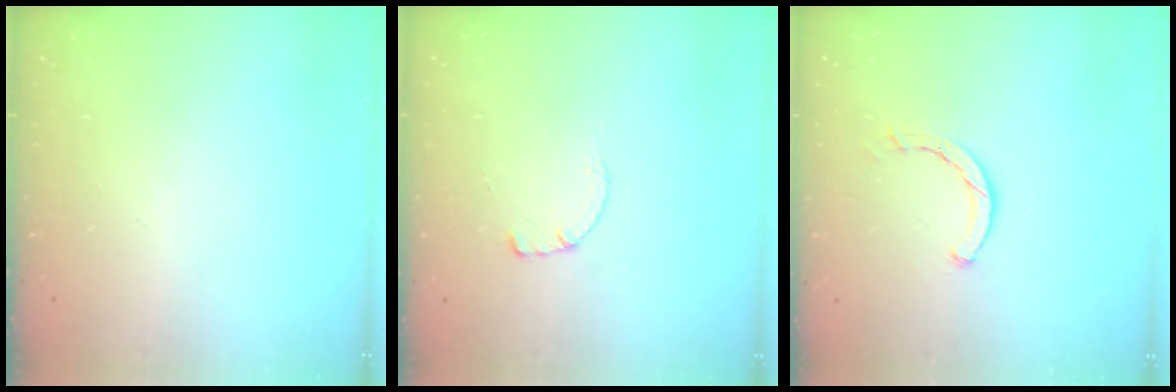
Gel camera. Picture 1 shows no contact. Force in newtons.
{"total": 0.7, "press": 0.7, "slide": 0.2}
{"total": 1.6, "press": 1.6, "slide": 0.2}